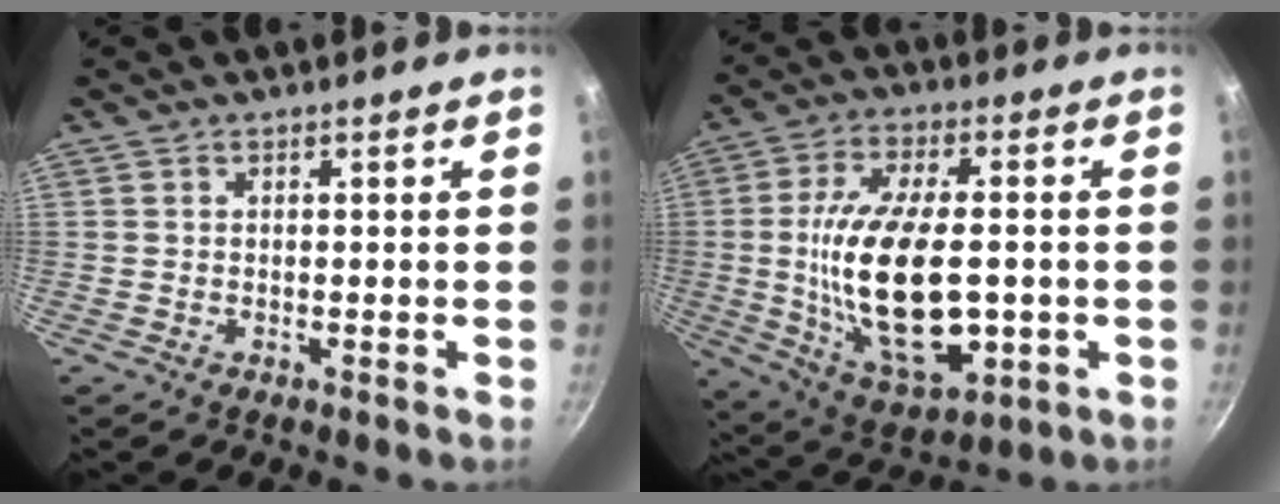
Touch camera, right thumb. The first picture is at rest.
{"total": 21.0, "force": [-1.3, 10.3, 18.3], "torque": [-0.330, -0.002, -0.007]}